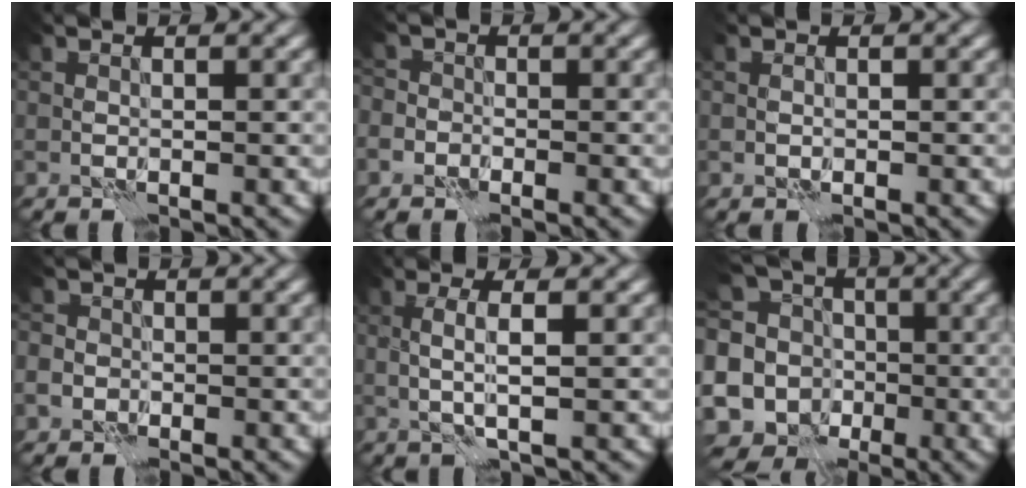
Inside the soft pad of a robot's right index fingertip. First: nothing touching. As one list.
[{"total": 1.7, "force": [-1.0, 1.3, 0.3], "torque": [0.009, 0.002, -0.027]}, {"total": 0.6, "force": [-0.1, 0.5, 0.3], "torque": [-0.003, 0.000, -0.002]}, {"total": 3.0, "force": [-1.0, 2.7, 0.8], "torque": [0.001, 0.008, -0.036]}, {"total": 2.3, "force": [0.2, 0.2, 2.3], "torque": [-0.041, 0.004, 0.002]}, {"total": 11.8, "force": [-2.9, 10.3, 5.1], "torque": [-0.124, 0.008, -0.063]}]